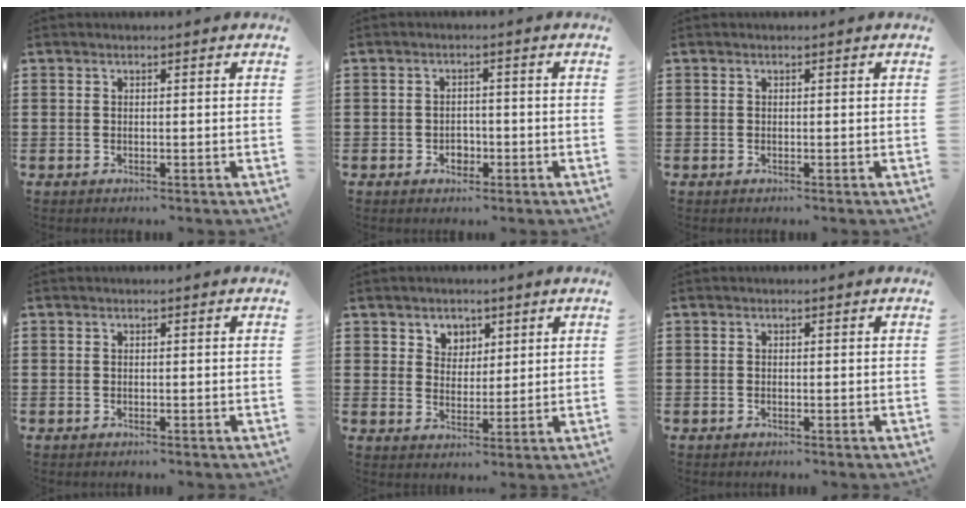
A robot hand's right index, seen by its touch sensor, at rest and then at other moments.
{"total": 2.0, "force": [-0.8, 1.4, 1.1], "torque": [-0.024, -0.003, -0.016]}
{"total": 0.0}
{"total": 0.0}
{"total": 3.7, "force": [2.1, 3.0, 0.2], "torque": [-0.021, 0.012, 0.039]}
{"total": 0.0}